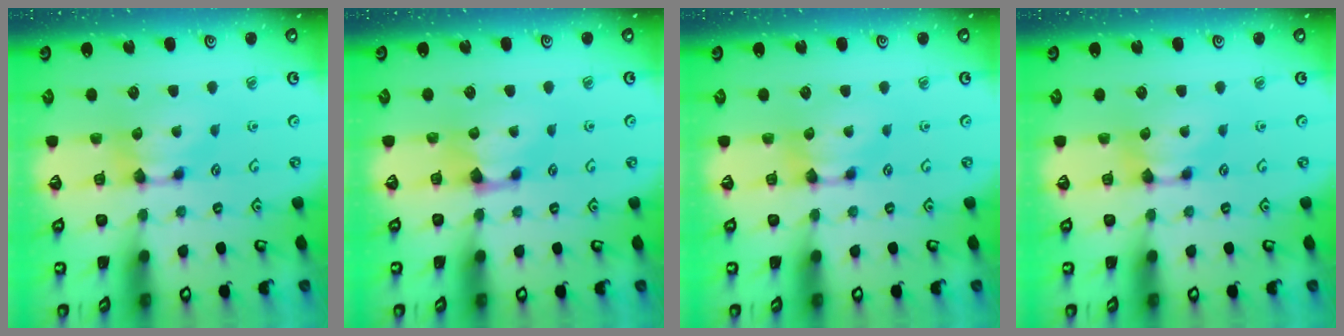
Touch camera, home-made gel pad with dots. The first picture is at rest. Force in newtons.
{"total": 0.6, "press": 0.1, "slide": 0.6}
{"total": 0.0}
{"total": 0.0}